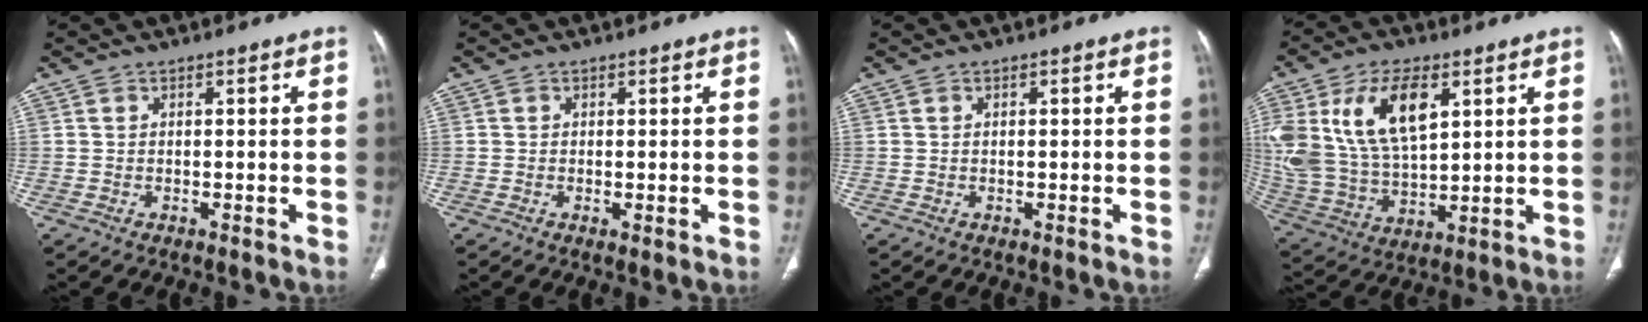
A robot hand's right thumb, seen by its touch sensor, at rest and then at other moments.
{"total": 0.7, "force": [-0.1, 0.3, 0.7], "torque": [-0.015, -0.004, -0.002]}
{"total": 0.5, "force": [0.1, 0.1, 0.5], "torque": [-0.015, 0.004, 0.004]}
{"total": 20.5, "force": [7.3, 10.9, 15.7], "torque": [-0.313, -0.019, 0.146]}